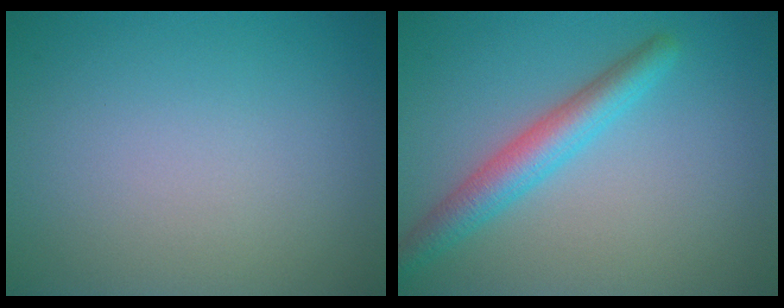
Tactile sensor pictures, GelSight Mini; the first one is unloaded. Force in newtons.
{"total": 3.8, "press": 3.8, "slide": 0.1}